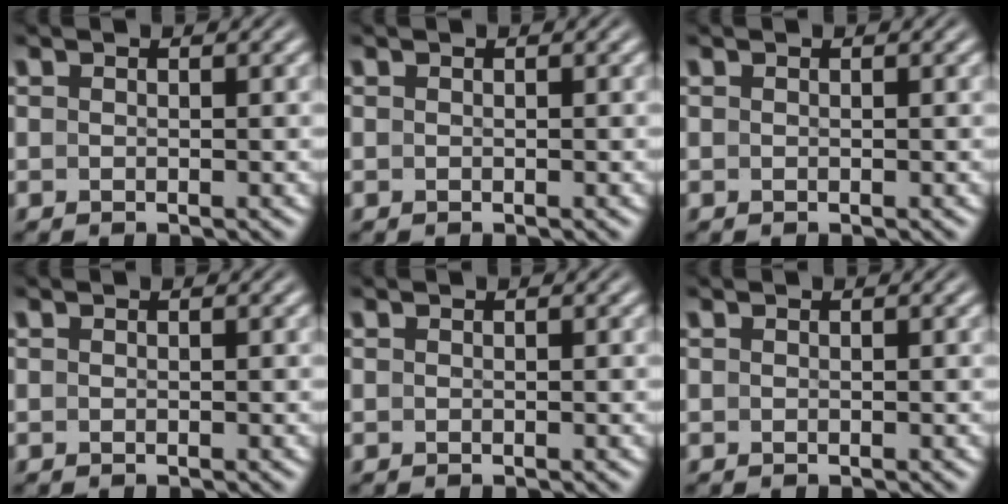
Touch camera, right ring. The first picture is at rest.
{"total": 0.0}
{"total": 0.0}
{"total": 0.0}
{"total": 0.0}
{"total": 0.0}